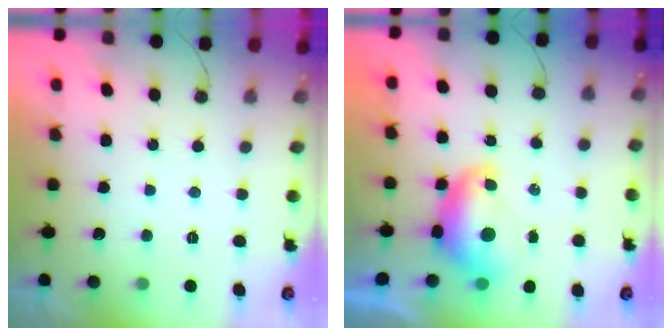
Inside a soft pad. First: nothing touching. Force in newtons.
{"total": 9.2, "press": 9.1, "slide": 1.0}